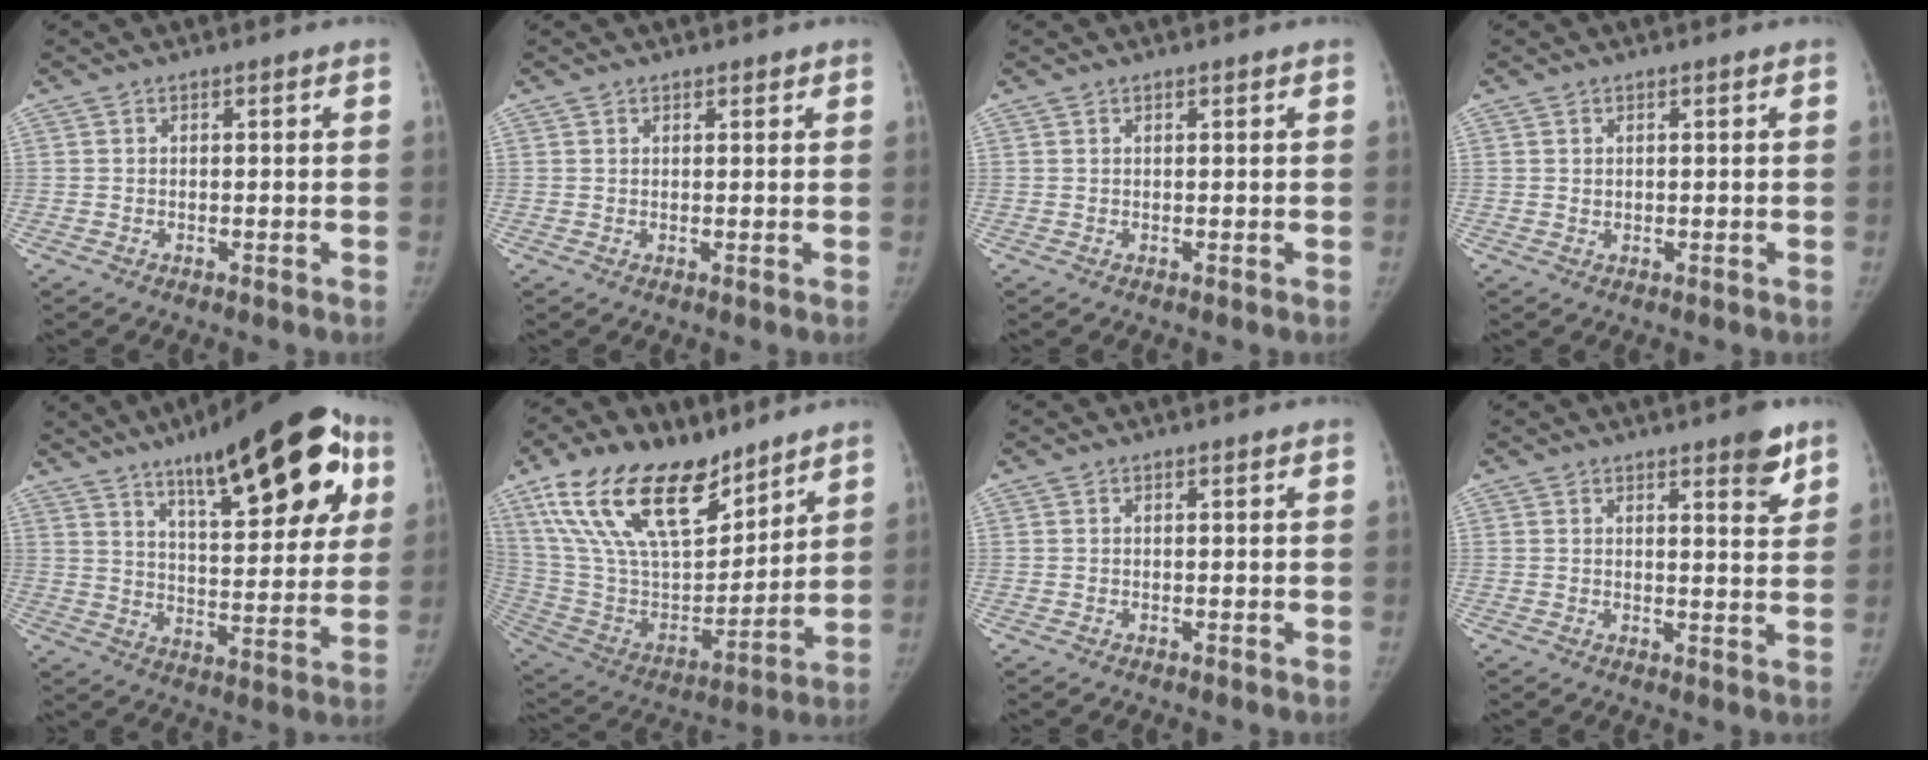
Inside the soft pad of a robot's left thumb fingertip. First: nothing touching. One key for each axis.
{"total": 1.2, "fx": 1.0, "fy": 0.7, "fz": 0.1, "tx": 0.014, "ty": -0.005, "tz": 0.012}
{"total": 0.5, "fx": 0.5, "fy": 0.2, "fz": 0.1, "tx": -0.001, "ty": -0.002, "tz": 0.008}
{"total": 0.8, "fx": 0.5, "fy": 0.6, "fz": 0.2, "tx": 0.007, "ty": -0.004, "tz": 0.009}
{"total": 26.6, "fx": 13.4, "fy": 8.8, "fz": 21.2, "tx": -0.265, "ty": -0.022, "tz": 0.199}
{"total": 26.2, "fx": 17.0, "fy": 12.4, "fz": 15.7, "tx": -0.260, "ty": -0.049, "tz": 0.313}
{"total": 0.0}
{"total": 5.3, "fx": 3.5, "fy": 1.4, "fz": 3.7, "tx": -0.032, "ty": -0.022, "tz": 0.043}